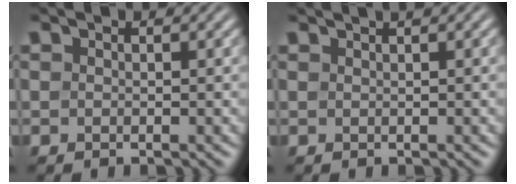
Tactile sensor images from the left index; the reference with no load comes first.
{"total": 1.6, "force": [1.0, 0.4, 1.2], "torque": [-0.016, 0.002, 0.008]}